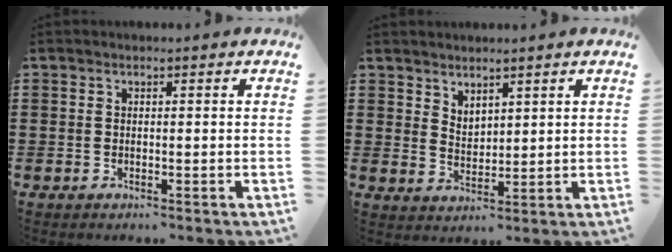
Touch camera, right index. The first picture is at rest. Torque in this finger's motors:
{"motor_torque": [-0.21, 0.61, -0.02, -0.01]}